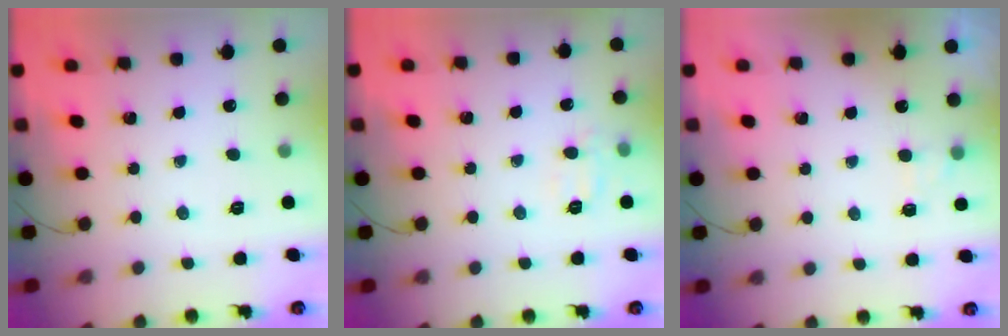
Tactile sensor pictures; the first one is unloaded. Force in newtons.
{"total": 6.8, "press": 6.6, "slide": 1.2}
{"total": 2.0, "press": 1.4, "slide": 1.4}